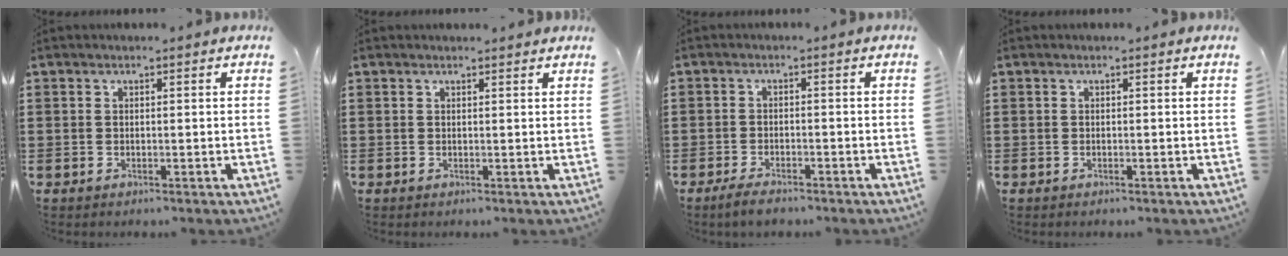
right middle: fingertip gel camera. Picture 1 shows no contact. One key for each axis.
{"total": 0.5, "fx": 0.5, "fy": 0.1, "fz": 0.1, "tx": 0.003, "ty": -0.003, "tz": 0.008}
{"total": 2.4, "fx": -2.1, "fy": 0.6, "fz": 1.0, "tx": -0.027, "ty": 0.000, "tz": -0.044}
{"total": 0.0}